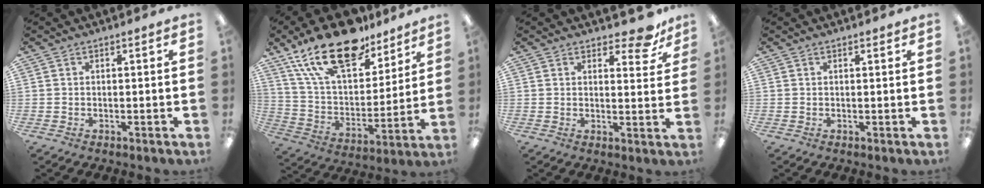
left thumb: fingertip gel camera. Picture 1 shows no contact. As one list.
[{"total": 22.4, "force": [15.5, 10.1, 12.6], "torque": [-0.241, -0.078, 0.276]}, {"total": 6.8, "force": [5.3, 2.7, 3.4], "torque": [-0.025, -0.036, 0.087]}, {"total": 0.7, "force": [0.5, 0.1, 0.4], "torque": [-0.001, -0.002, 0.007]}]